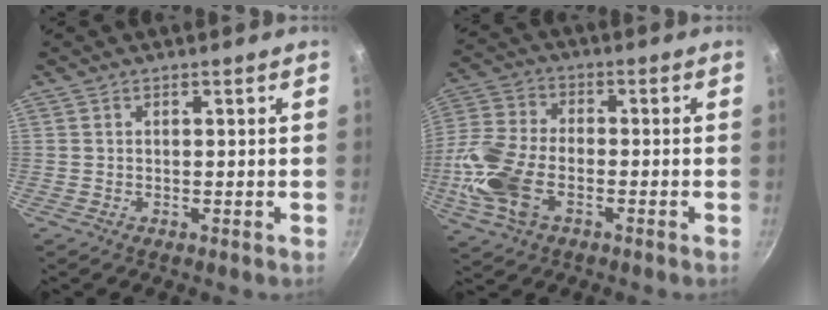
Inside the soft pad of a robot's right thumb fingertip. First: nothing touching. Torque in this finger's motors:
{"motor_torque": [2.18, 2.52, 1.65, -0.77, 0.25]}